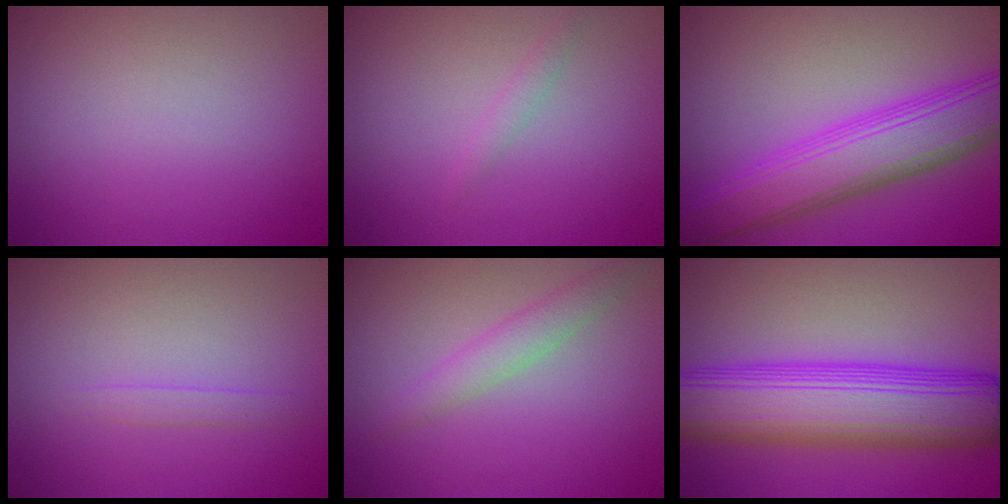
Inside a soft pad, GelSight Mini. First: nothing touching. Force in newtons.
{"total": 0.9, "press": 0.8, "slide": 0.0}
{"total": 7.5, "press": 7.5, "slide": 0.3}
{"total": 0.8, "press": 0.8, "slide": 0.1}
{"total": 2.0, "press": 2.0, "slide": 0.2}
{"total": 11.2, "press": 11.2, "slide": 0.1}